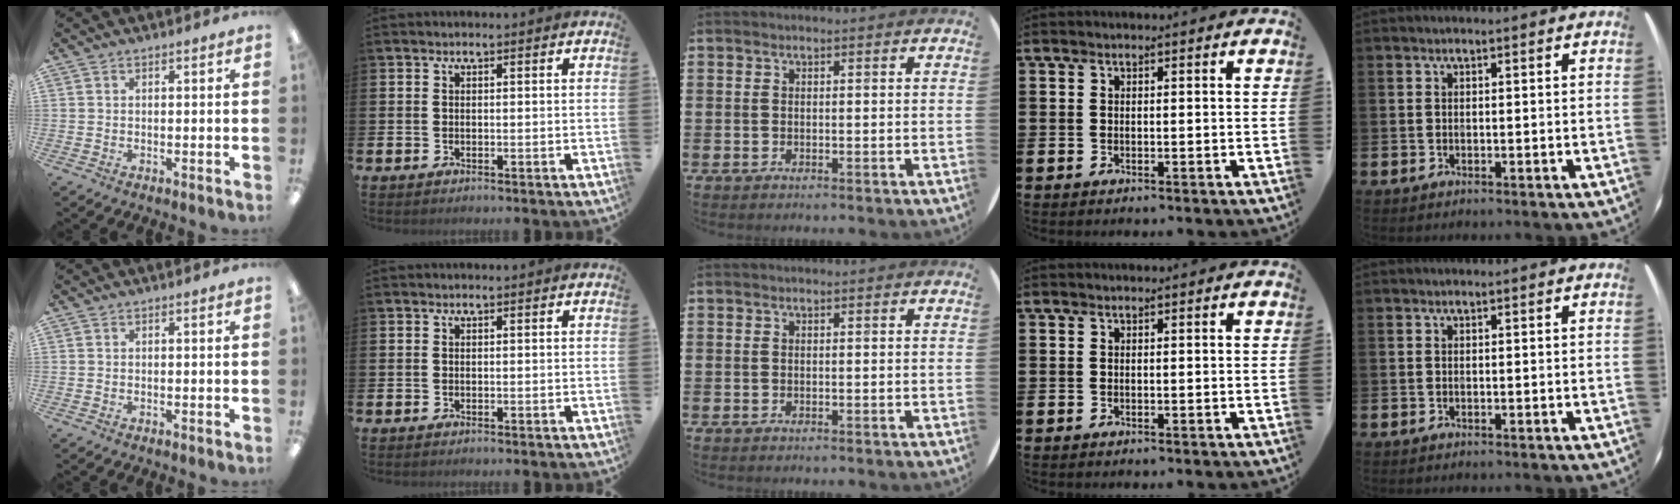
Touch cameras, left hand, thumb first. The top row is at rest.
{}